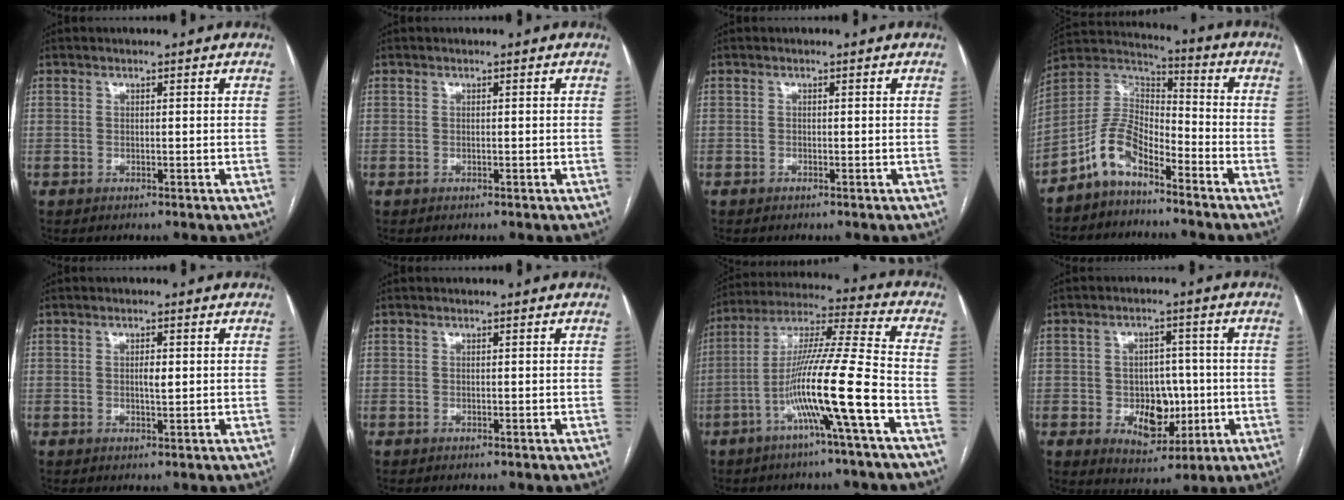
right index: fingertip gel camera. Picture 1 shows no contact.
{"total": 0.0}
{"total": 0.0}
{"total": 8.9, "force": [-6.0, 3.7, 5.4], "torque": [-0.117, 0.028, -0.120]}
{"total": 1.7, "force": [0.1, 0.4, 1.6], "torque": [-0.030, 0.001, 0.004]}
{"total": 0.0}
{"total": 14.6, "force": [-5.5, -1.4, 13.4], "torque": [-0.248, 0.006, -0.106]}
{"total": 8.7, "force": [-1.6, 6.0, 6.2], "torque": [-0.095, 0.011, -0.012]}